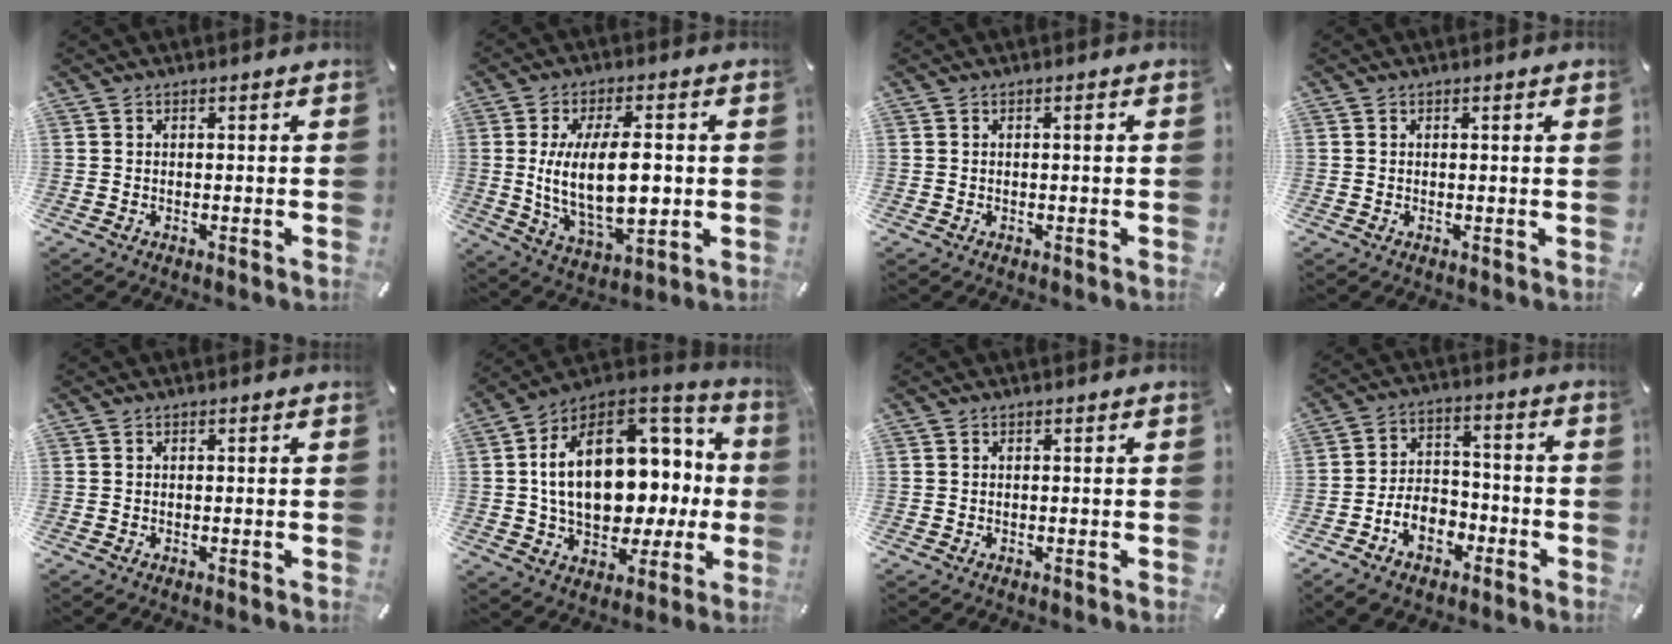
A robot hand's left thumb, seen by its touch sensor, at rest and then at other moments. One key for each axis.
{"total": 16.8, "fx": 0.9, "fy": 7.9, "fz": 14.8, "tx": -0.272, "ty": -0.016, "tz": 0.011}
{"total": 0.8, "fx": 0.0, "fy": 0.1, "fz": 0.8, "tx": -0.015, "ty": 0.001, "tz": 0.000}
{"total": 1.0, "fx": 0.2, "fy": 0.0, "fz": 0.9, "tx": -0.017, "ty": -0.001, "tz": 0.003}
{"total": 0.0}
{"total": 24.5, "fx": 3.4, "fy": 16.2, "fz": 18.1, "tx": -0.304, "ty": -0.012, "tz": 0.072}
{"total": 0.0}
{"total": 11.1, "fx": -5.2, "fy": 7.7, "fz": 6.0, "tx": -0.111, "ty": 0.039, "tz": -0.094}